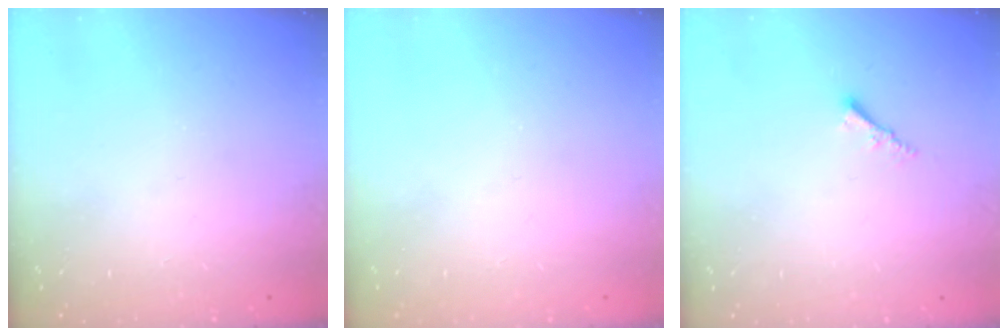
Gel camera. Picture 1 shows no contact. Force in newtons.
{"total": 0.0}
{"total": 2.0, "press": 2.0, "slide": 0.3}